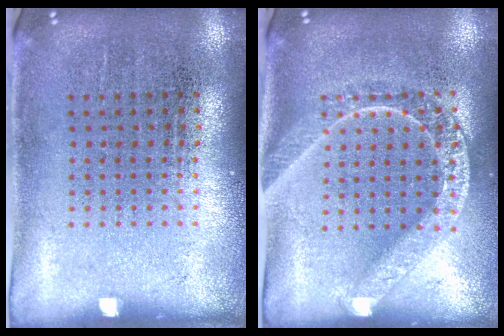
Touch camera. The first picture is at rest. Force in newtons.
{"total": 1.8, "press": 1.7, "slide": 0.6}